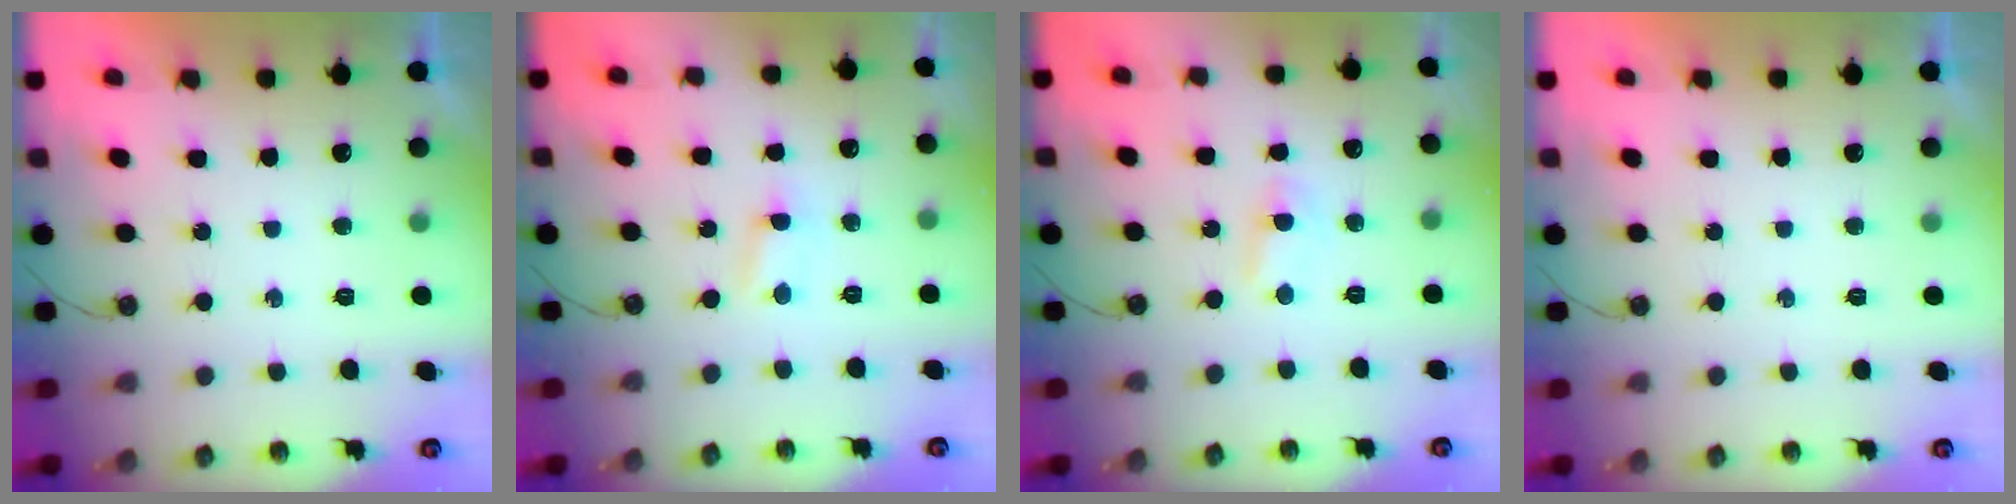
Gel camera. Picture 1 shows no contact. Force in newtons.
{"total": 1.9, "press": 1.8, "slide": 0.3}
{"total": 2.9, "press": 2.9, "slide": 0.4}
{"total": 0.0}